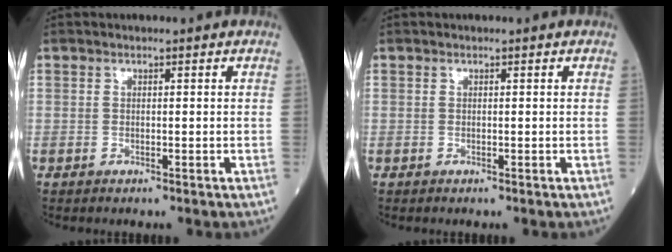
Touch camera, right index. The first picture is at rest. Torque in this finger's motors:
{"motor_torque": [0.00, 0.00, 0.00, -0.01]}